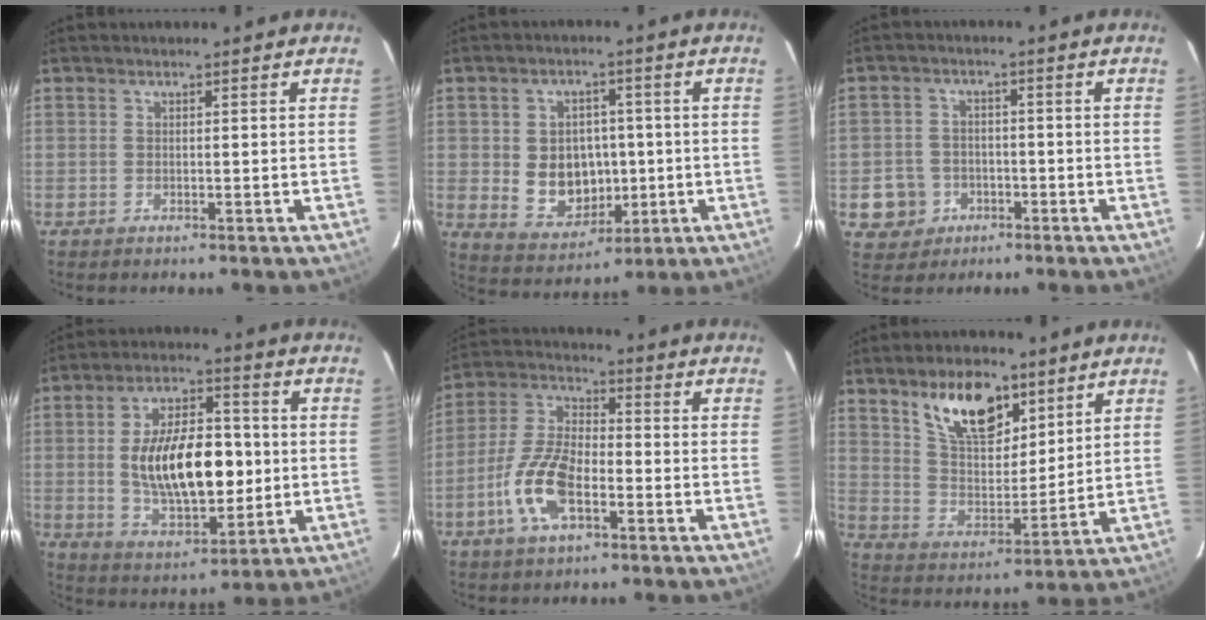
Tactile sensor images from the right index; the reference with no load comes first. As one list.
[{"total": 9.9, "force": [-0.7, 8.3, 5.4], "torque": [-0.119, 0.006, 0.011]}, {"total": 6.7, "force": [-2.5, 6.1, 1.1], "torque": [-0.038, 0.018, -0.032]}, {"total": 17.6, "force": [-0.3, 8.7, 15.3], "torque": [-0.269, 0.006, 0.010]}, {"total": 7.8, "force": [-3.8, 2.5, 6.4], "torque": [-0.142, 0.004, -0.077]}, {"total": 14.0, "force": [8.5, 6.7, 8.8], "torque": [-0.145, 0.004, 0.160]}]